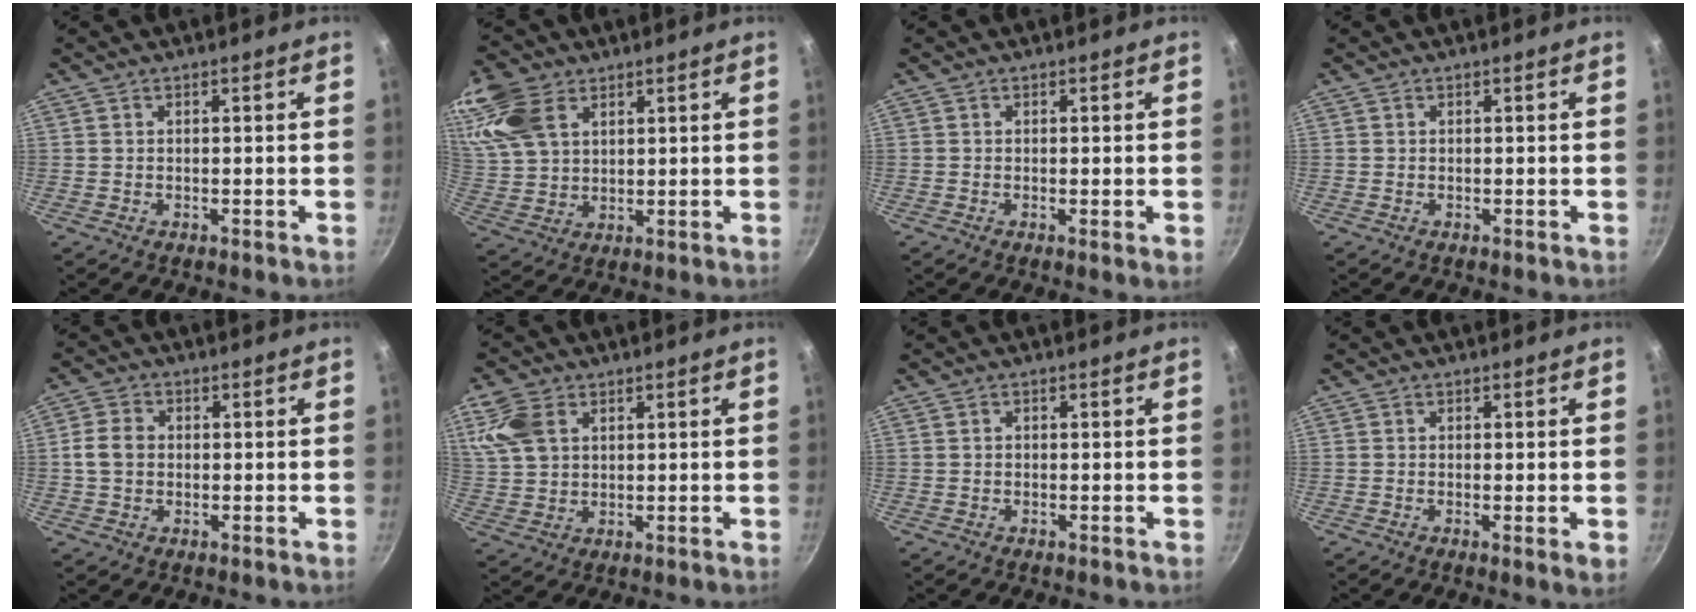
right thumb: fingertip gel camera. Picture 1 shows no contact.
{"total": 13.3, "force": [6.5, 8.7, 7.7], "torque": [-0.160, -0.010, 0.135]}
{"total": 1.1, "force": [-0.1, 0.0, 1.1], "torque": [-0.017, -0.006, -0.005]}
{"total": 0.0}
{"total": 5.0, "force": [0.0, 4.0, 3.0], "torque": [-0.047, 0.010, -0.007]}
{"total": 8.2, "force": [3.4, 5.7, 4.9], "torque": [-0.096, -0.005, 0.070]}
{"total": 0.5, "force": [0.0, 0.5, 0.3], "torque": [-0.004, 0.004, 0.001]}
{"total": 2.1, "force": [-0.2, 0.2, 2.1], "torque": [-0.033, -0.009, -0.006]}